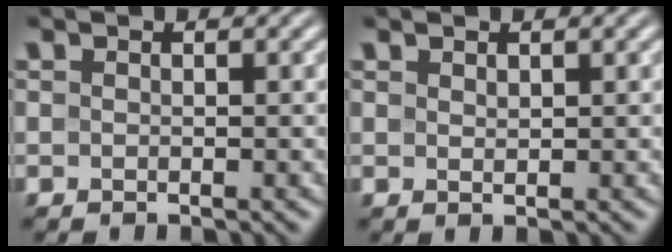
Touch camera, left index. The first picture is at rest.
{"total": 0.7, "force": [0.6, 0.1, 0.3], "torque": [-0.008, -0.001, 0.013]}